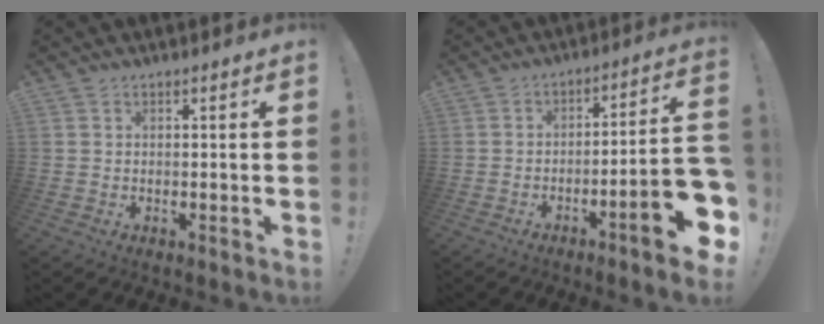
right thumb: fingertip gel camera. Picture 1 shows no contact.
{"total": 13.3, "force": [-6.3, 1.6, 11.6], "torque": [-0.149, 0.024, -0.099]}